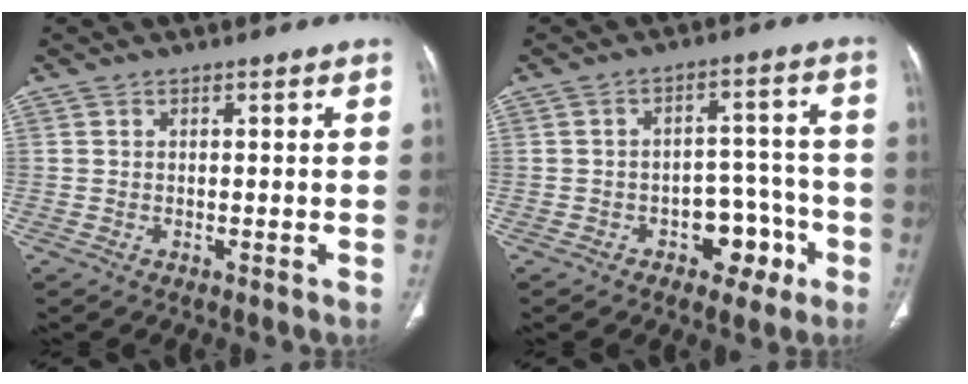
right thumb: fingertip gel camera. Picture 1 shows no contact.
{"total": 8.0, "force": [-3.8, 5.3, 4.6], "torque": [-0.027, 0.046, -0.048]}